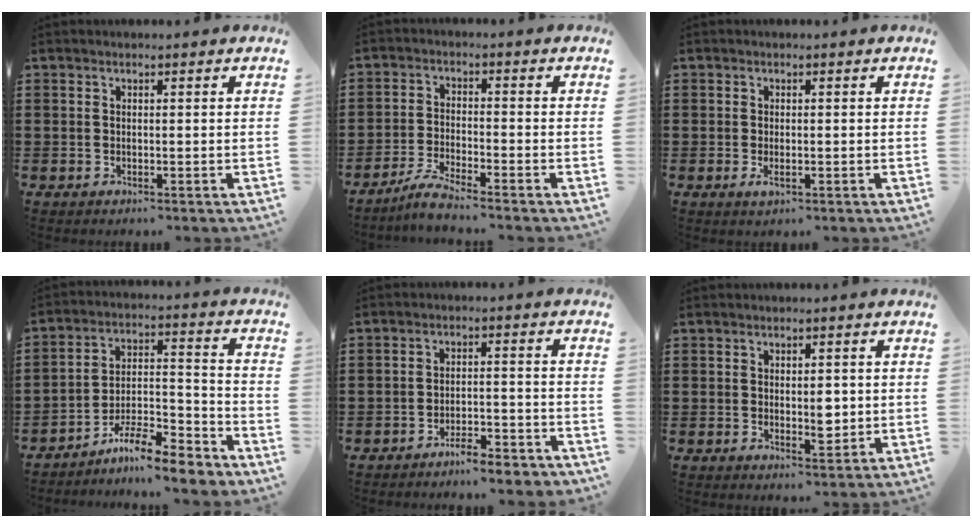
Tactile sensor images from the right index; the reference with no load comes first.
{"total": 4.0, "force": [-3.6, -0.3, 1.6], "torque": [-0.043, -0.007, -0.072]}
{"total": 1.3, "force": [-0.4, 0.4, 1.2], "torque": [-0.023, -0.004, -0.006]}
{"total": 8.8, "force": [-8.0, 1.1, 3.5], "torque": [-0.050, 0.023, -0.151]}
{"total": 4.2, "force": [-4.0, 0.2, 1.1], "torque": [-0.020, 0.003, -0.080]}
{"total": 3.3, "force": [0.2, 1.8, 2.7], "torque": [-0.029, -0.005, -0.001]}